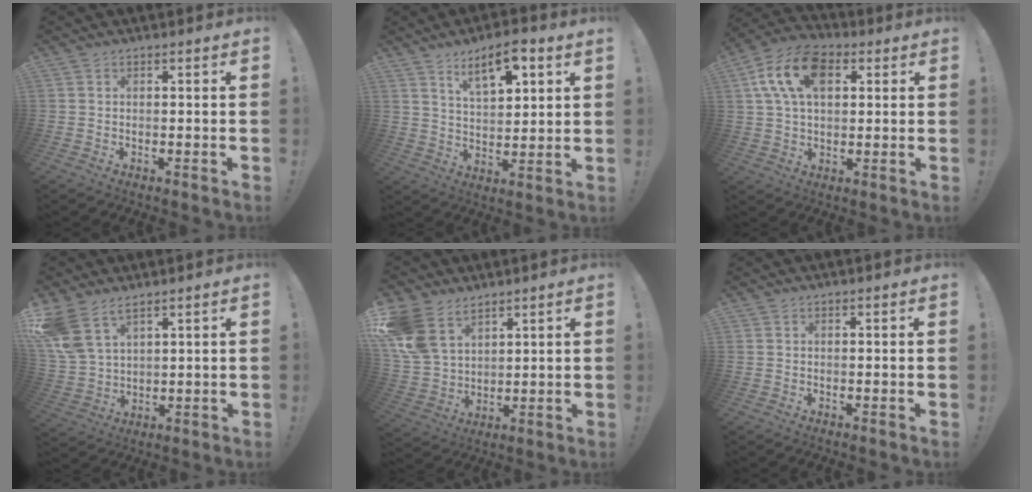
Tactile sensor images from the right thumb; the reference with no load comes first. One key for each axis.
{"total": 9.8, "fx": 6.2, "fy": 3.2, "fz": 6.9, "tx": -0.107, "ty": -0.027, "tz": 0.106}
{"total": 15.7, "fx": 5.3, "fy": 9.7, "fz": 11.1, "tx": -0.208, "ty": 0.005, "tz": 0.099}
{"total": 9.4, "fx": 6.5, "fy": 4.3, "fz": 5.1, "tx": -0.109, "ty": -0.032, "tz": 0.131}
{"total": 12.6, "fx": 8.0, "fy": 7.7, "fz": 6.1, "tx": -0.134, "ty": -0.047, "tz": 0.160}
{"total": 0.0}